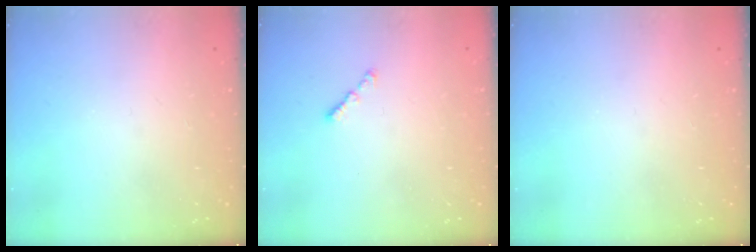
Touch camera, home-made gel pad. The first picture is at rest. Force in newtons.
{"total": 1.0, "press": 0.9, "slide": 0.5}
{"total": 0.0}